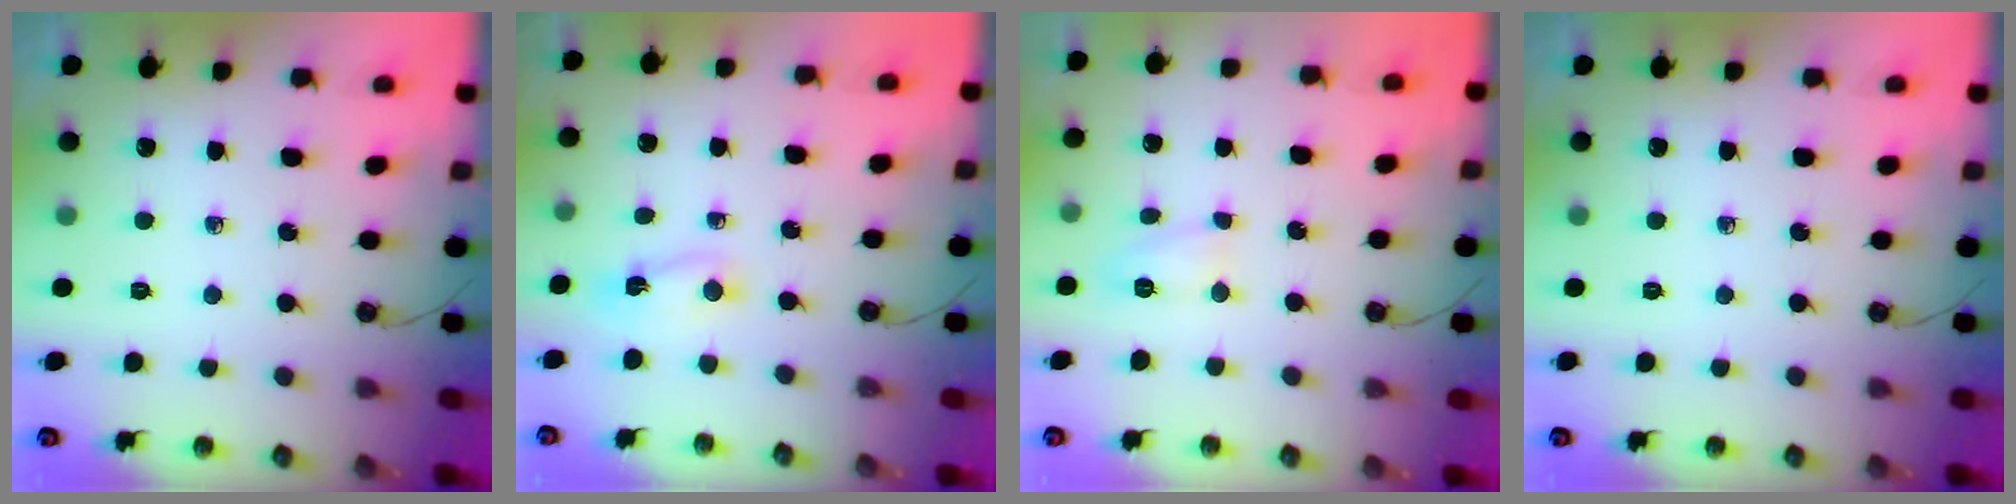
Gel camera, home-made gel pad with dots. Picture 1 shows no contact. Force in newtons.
{"total": 2.4, "press": 2.3, "slide": 0.4}
{"total": 4.7, "press": 4.7, "slide": 0.6}
{"total": 0.0}